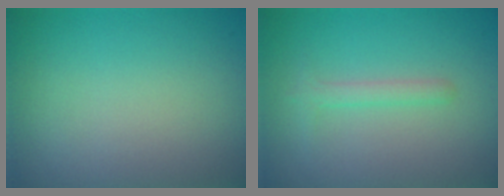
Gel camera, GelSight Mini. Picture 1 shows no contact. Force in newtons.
{"total": 1.3, "press": 1.3, "slide": 0.1}